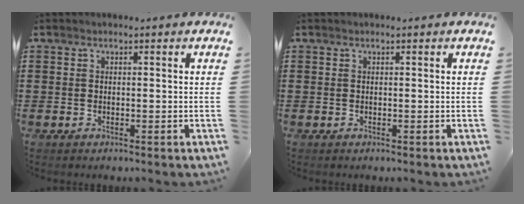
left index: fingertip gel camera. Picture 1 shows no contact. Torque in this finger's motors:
{"motor_torque": [0.02, 0.05, -0.01, -0.01]}